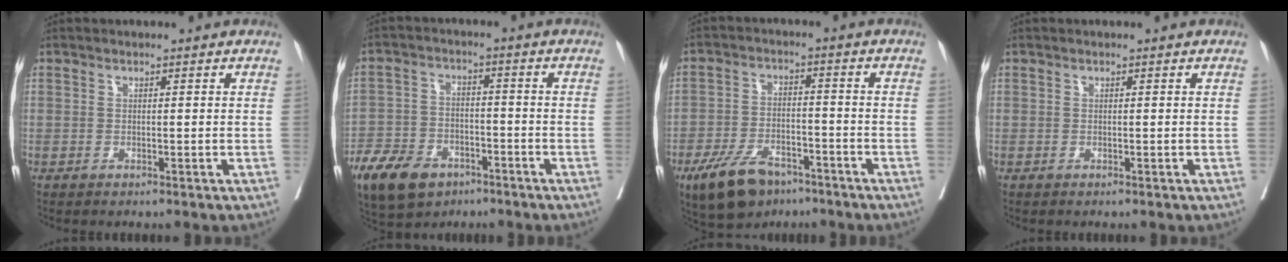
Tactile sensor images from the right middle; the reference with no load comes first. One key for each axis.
{"total": 12.5, "fx": -7.9, "fy": 7.3, "fz": 6.3, "tx": -0.138, "ty": -0.004, "tz": -0.134}
{"total": 9.3, "fx": -6.2, "fy": 4.5, "fz": 5.3, "tx": -0.106, "ty": -0.006, "tz": -0.106}
{"total": 0.0}